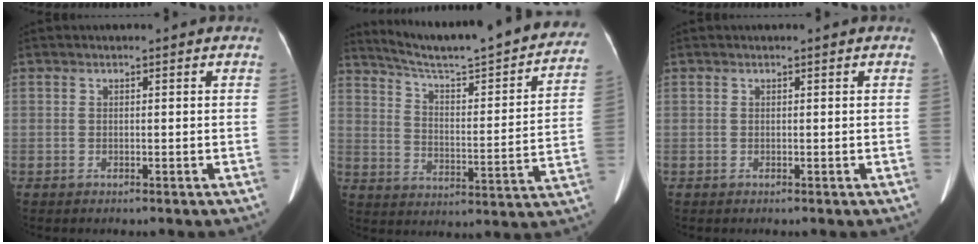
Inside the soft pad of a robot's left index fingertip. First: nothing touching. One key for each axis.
{"total": 28.2, "fx": 25.0, "fy": 2.7, "fz": 12.7, "tx": -0.193, "ty": -0.059, "tz": 0.326}
{"total": 0.0}